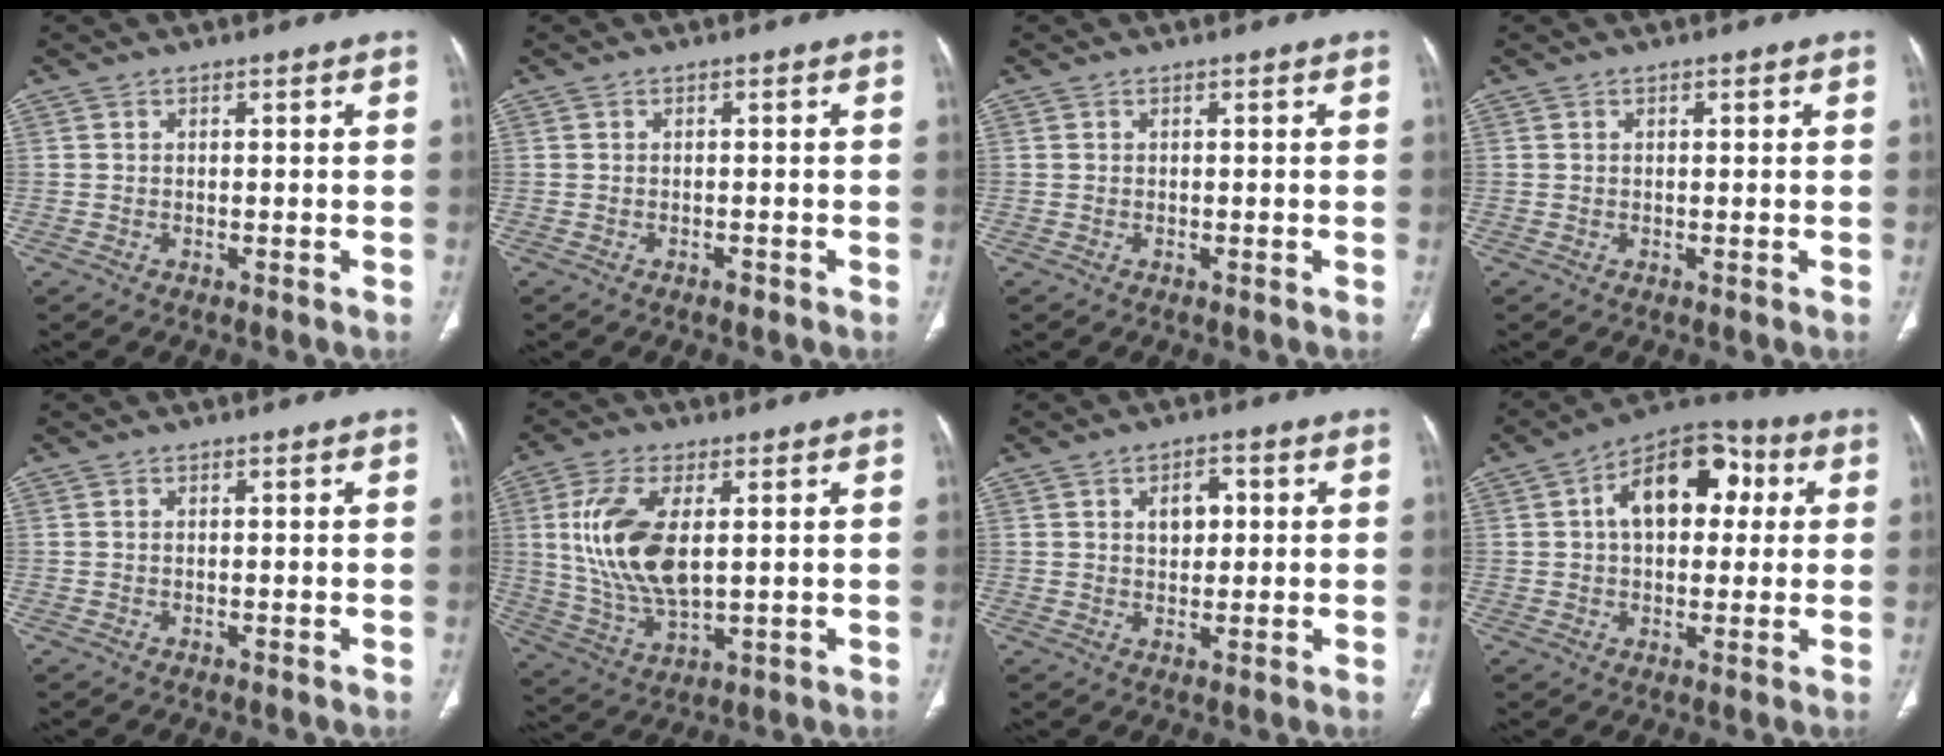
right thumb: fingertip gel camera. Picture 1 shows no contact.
{"total": 0.8, "force": [-0.6, 0.4, 0.4], "torque": [-0.007, 0.001, -0.008]}
{"total": 0.0}
{"total": 0.5, "force": [0.3, 0.2, 0.4], "torque": [-0.006, -0.002, 0.004]}
{"total": 0.0}
{"total": 14.7, "force": [2.5, 7.1, 12.6], "torque": [-0.259, -0.018, 0.058]}
{"total": 4.8, "force": [1.2, 3.1, 3.4], "torque": [-0.037, 0.002, 0.018]}
{"total": 14.8, "force": [3.3, 9.1, 11.2], "torque": [-0.139, 0.026, 0.042]}